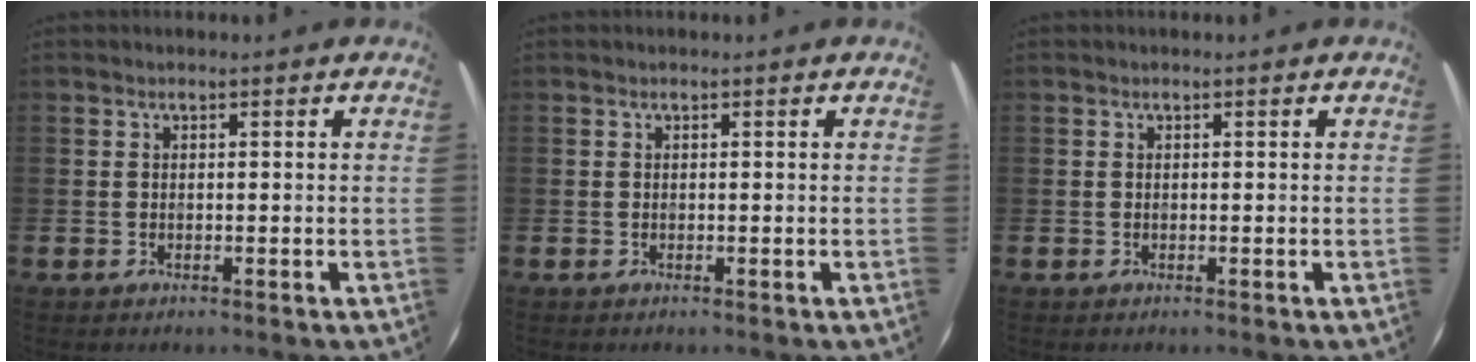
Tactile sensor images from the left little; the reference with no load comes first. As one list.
[{"total": 0.0}, {"total": 0.0}]